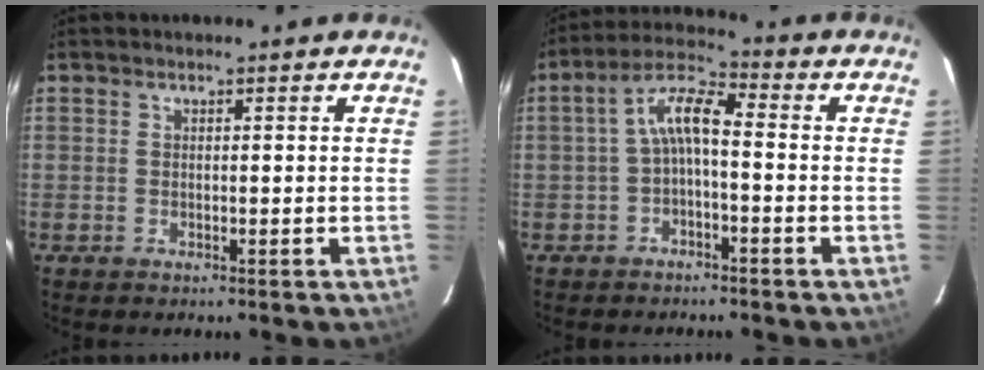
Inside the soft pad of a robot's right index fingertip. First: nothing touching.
{"total": 6.1, "force": [-1.5, 2.0, 5.6], "torque": [-0.124, 0.022, -0.030]}